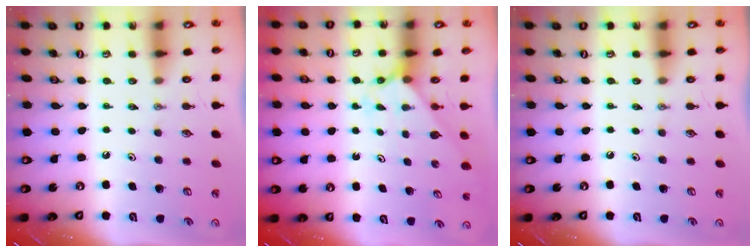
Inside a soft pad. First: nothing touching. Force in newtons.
{"total": 2.3, "press": 2.3, "slide": 0.2}
{"total": 0.0}